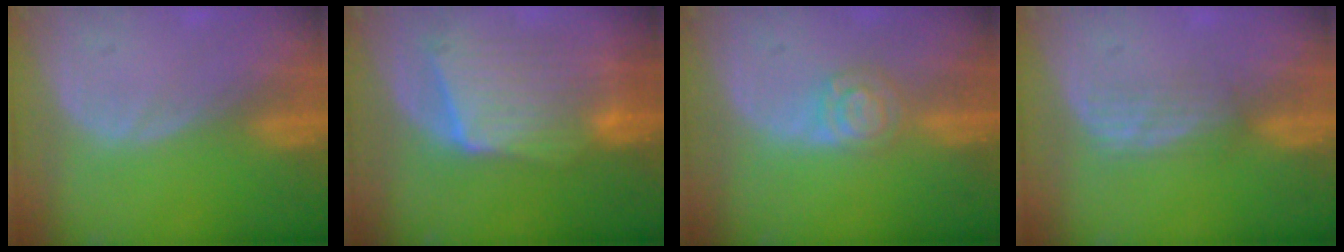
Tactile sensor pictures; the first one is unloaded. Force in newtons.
{"total": 9.3, "press": 8.7, "slide": 3.1}
{"total": 4.6, "press": 4.2, "slide": 2.0}
{"total": 2.8, "press": 2.6, "slide": 1.0}